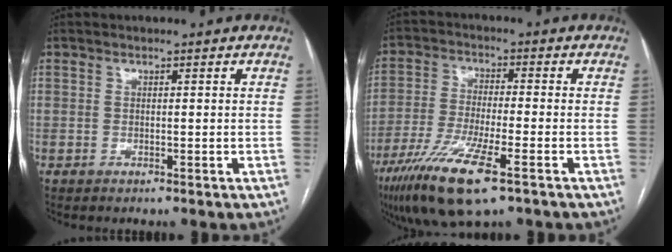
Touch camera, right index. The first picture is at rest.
{"total": 12.6, "force": [-7.1, 1.6, 10.3], "torque": [-0.204, -0.029, -0.126]}